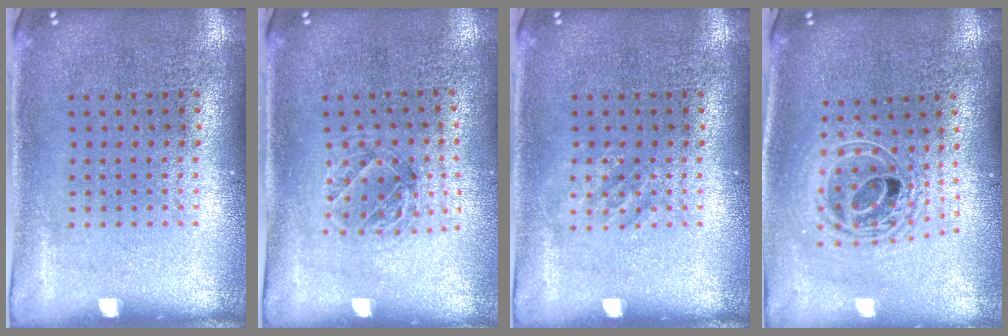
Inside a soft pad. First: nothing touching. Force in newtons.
{"total": 1.0, "press": 1.0, "slide": 0.2}
{"total": 1.0, "press": 1.0, "slide": 0.2}
{"total": 2.0, "press": 1.6, "slide": 1.2}